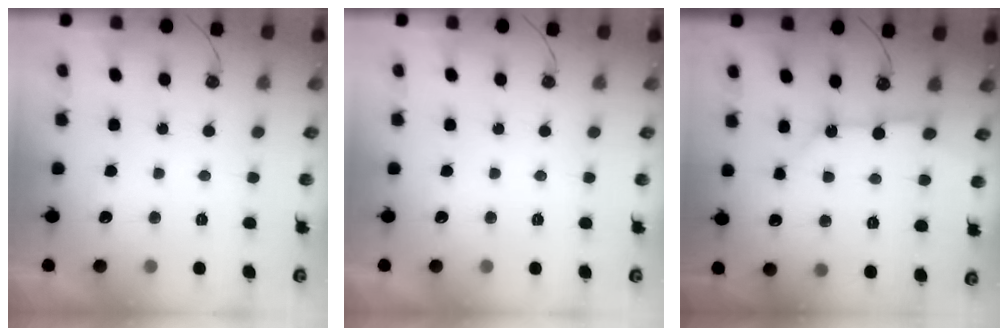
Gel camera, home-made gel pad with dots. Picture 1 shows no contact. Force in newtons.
{"total": 0.0}
{"total": 9.7, "press": 9.7, "slide": 0.9}